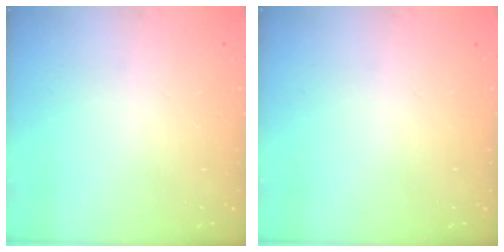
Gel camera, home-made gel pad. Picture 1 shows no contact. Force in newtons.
{"total": 0.0}